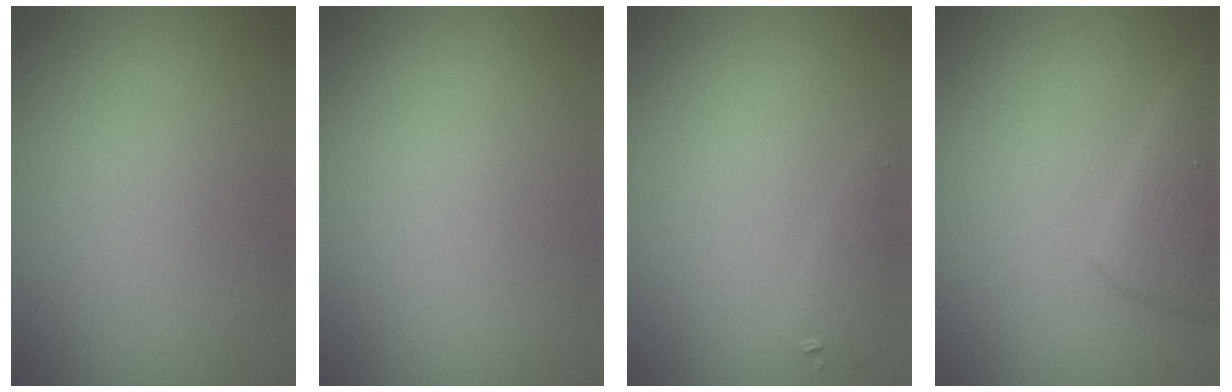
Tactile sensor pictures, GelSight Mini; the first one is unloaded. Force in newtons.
{"total": 0.0}
{"total": 1.1, "press": 1.1, "slide": 0.1}
{"total": 3.4, "press": 3.4, "slide": 0.2}